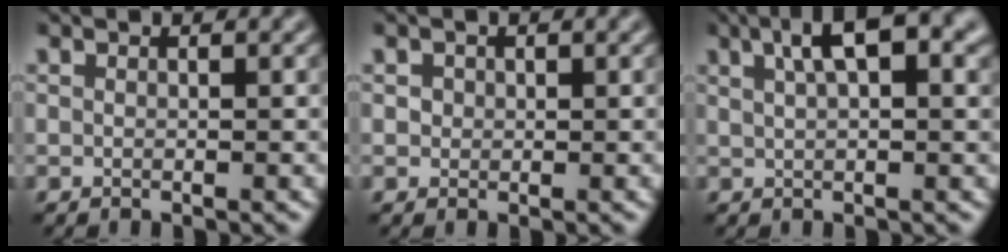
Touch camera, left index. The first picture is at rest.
{"total": 0.8, "force": [0.1, 0.8, 0.1], "torque": [-0.003, -0.002, 0.001]}
{"total": 6.1, "force": [2.8, 2.0, 5.0], "torque": [-0.081, 0.011, 0.043]}